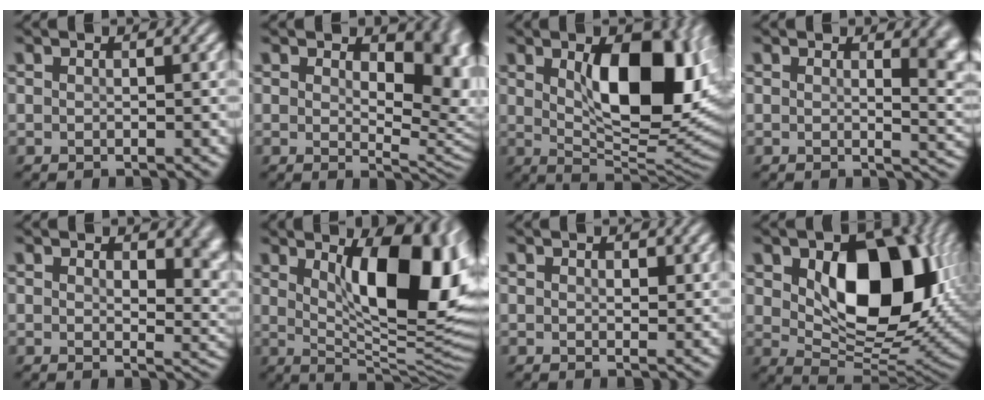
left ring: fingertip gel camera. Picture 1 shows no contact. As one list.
[{"total": 7.8, "force": [2.3, 4.4, 6.1], "torque": [-0.082, -0.019, 0.042]}, {"total": 12.2, "force": [2.5, 5.5, 10.6], "torque": [-0.145, -0.003, 0.045]}, {"total": 4.7, "force": [1.8, 1.9, 3.9], "torque": [-0.022, -0.006, 0.029]}, {"total": 5.3, "force": [2.0, 2.9, 4.0], "torque": [-0.041, -0.017, 0.039]}, {"total": 13.6, "force": [3.5, 5.3, 12.0], "torque": [-0.147, -0.002, 0.053]}, {"total": 1.3, "force": [0.7, 0.7, 0.8], "torque": [-0.010, -0.004, 0.015]}, {"total": 12.4, "force": [2.6, 7.5, 9.6], "torque": [-0.137, -0.008, 0.052]}]